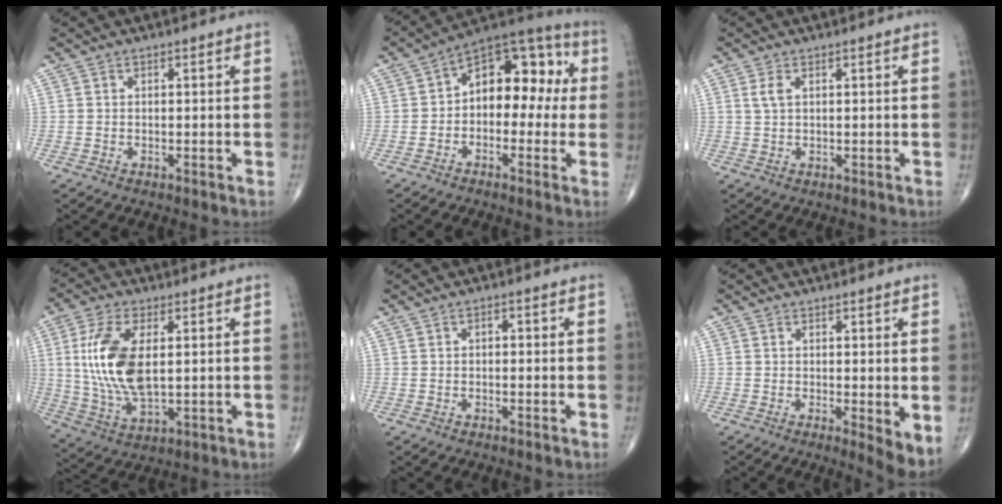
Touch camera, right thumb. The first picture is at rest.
{"total": 14.1, "force": [0.6, 8.8, 10.9], "torque": [-0.111, 0.050, -0.011]}
{"total": 2.0, "force": [0.7, 1.0, 1.6], "torque": [-0.038, 0.007, 0.019]}
{"total": 14.2, "force": [2.2, 6.9, 12.3], "torque": [-0.254, -0.011, 0.049]}
{"total": 1.2, "force": [0.1, 0.8, 0.9], "torque": [-0.006, 0.004, -0.003]}
{"total": 4.4, "force": [-0.1, 1.1, 4.2], "torque": [-0.064, -0.015, -0.002]}